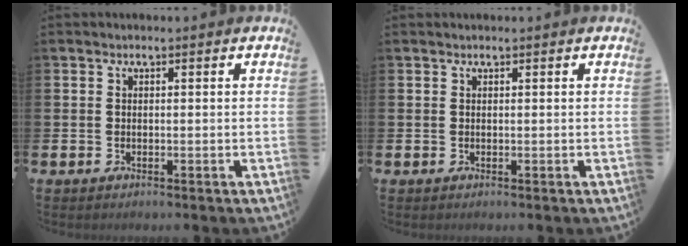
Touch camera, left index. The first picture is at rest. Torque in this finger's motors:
{"motor_torque": [-0.79, -0.51, -0.76, -0.05]}